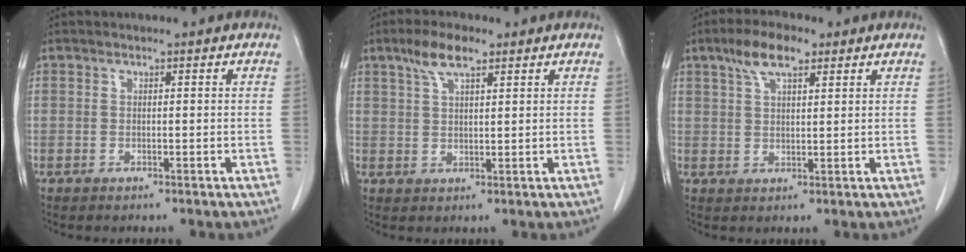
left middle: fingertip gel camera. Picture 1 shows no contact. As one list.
[{"total": 5.1, "force": [3.3, 1.4, 3.6], "torque": [-0.079, 0.012, 0.065]}, {"total": 6.2, "force": [3.8, 2.0, 4.4], "torque": [-0.091, 0.015, 0.069]}]